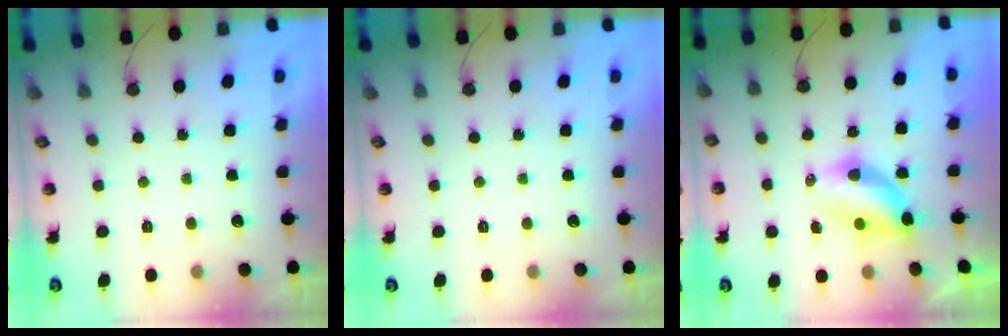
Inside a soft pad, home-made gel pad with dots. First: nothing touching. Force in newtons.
{"total": 0.0}
{"total": 5.8, "press": 5.8, "slide": 0.5}